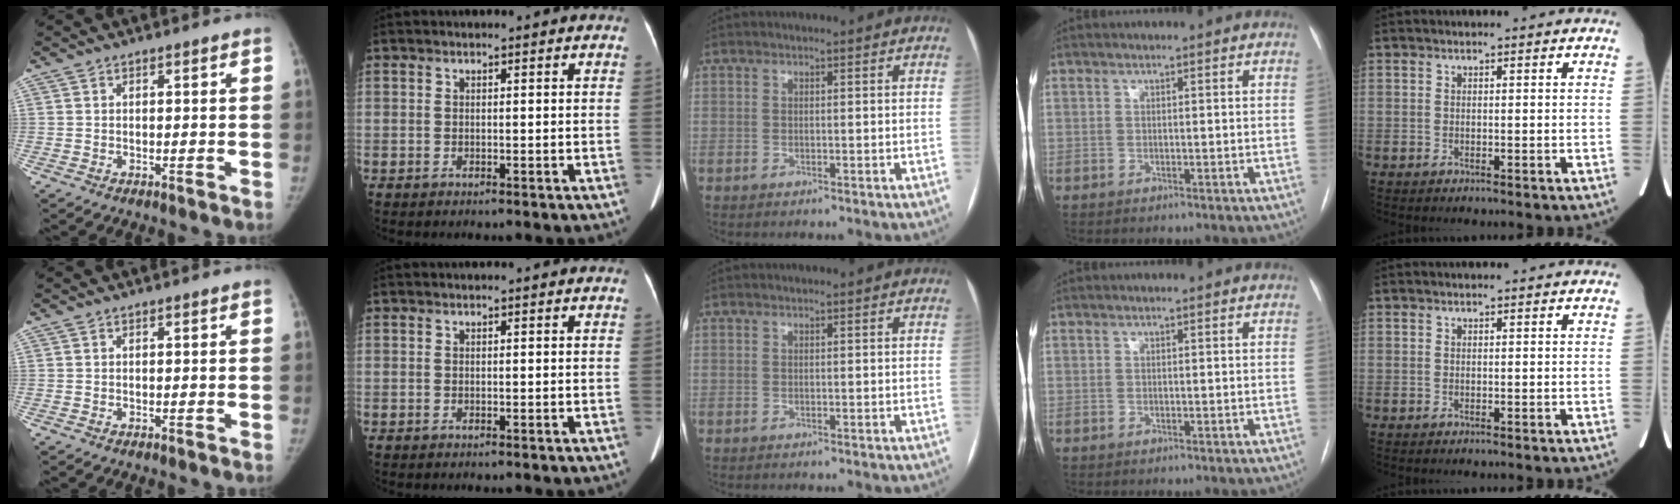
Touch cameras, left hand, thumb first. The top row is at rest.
{}